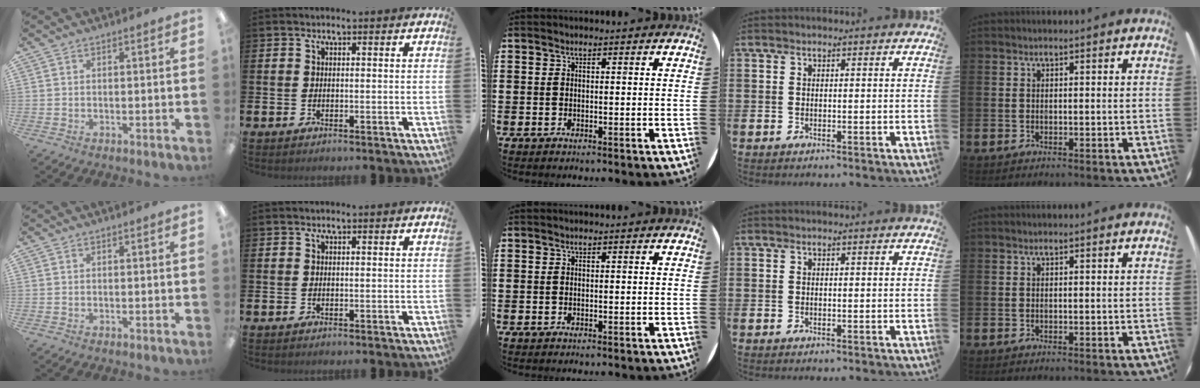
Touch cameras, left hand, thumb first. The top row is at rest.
{}